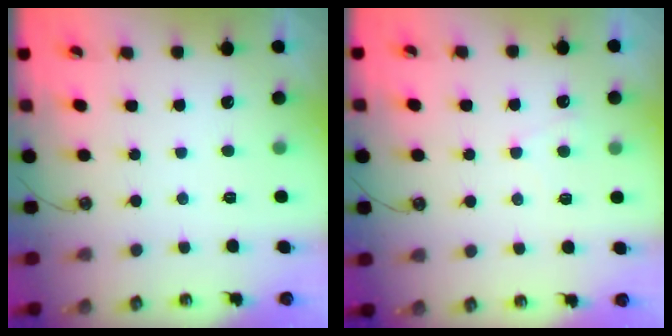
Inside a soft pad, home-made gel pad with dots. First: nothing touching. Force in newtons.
{"total": 2.7, "press": 2.7, "slide": 0.4}